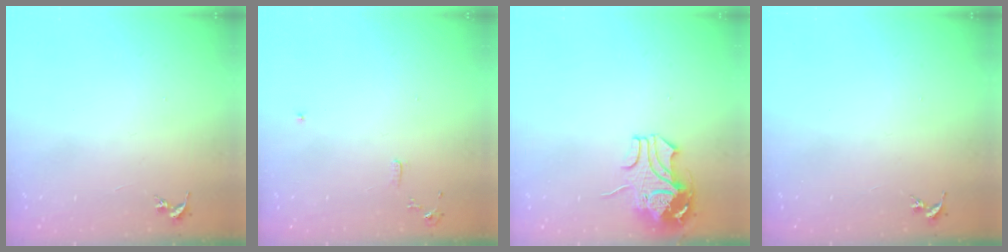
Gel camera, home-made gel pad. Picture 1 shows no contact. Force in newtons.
{"total": 6.0, "press": 6.0, "slide": 0.7}
{"total": 10.0, "press": 9.9, "slide": 1.5}
{"total": 0.0}